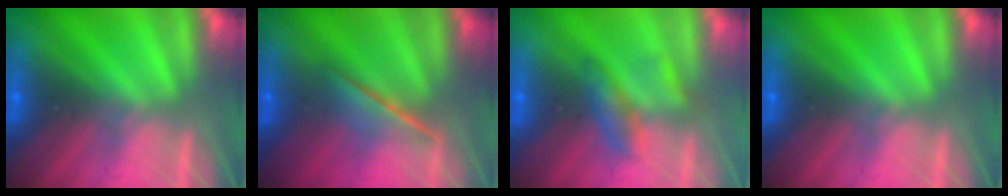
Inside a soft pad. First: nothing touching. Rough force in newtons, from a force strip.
{"total": 1.6}
{"total": 2.2}
{"total": 0.0}